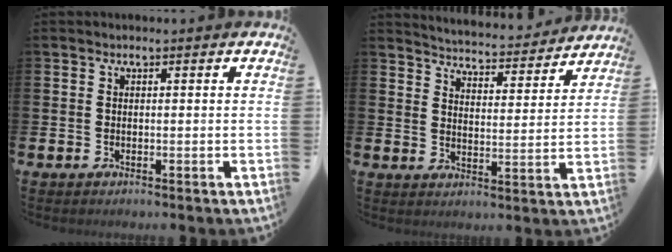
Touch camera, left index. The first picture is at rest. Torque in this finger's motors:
{"motor_torque": [-0.57, -1.14, -0.31, 0.00]}